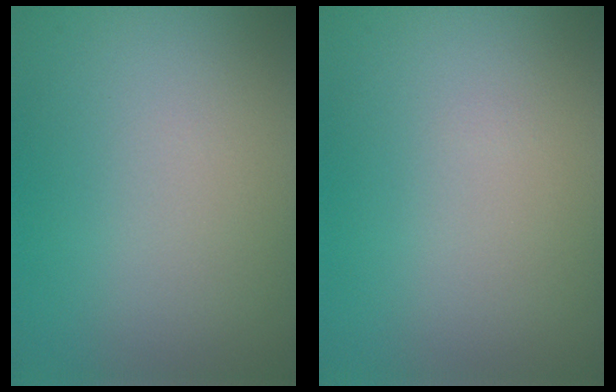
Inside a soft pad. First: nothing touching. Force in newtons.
{"total": 0.0}